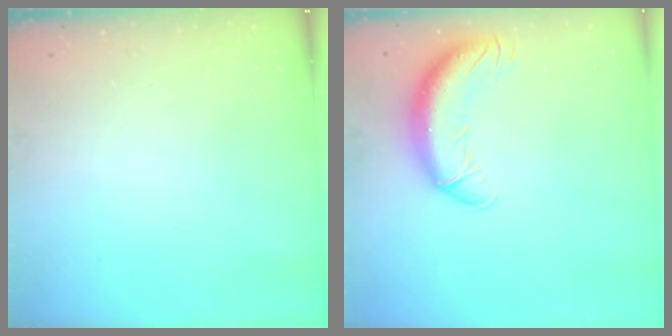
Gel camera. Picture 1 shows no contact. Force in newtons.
{"total": 13.4, "press": 13.0, "slide": 3.2}